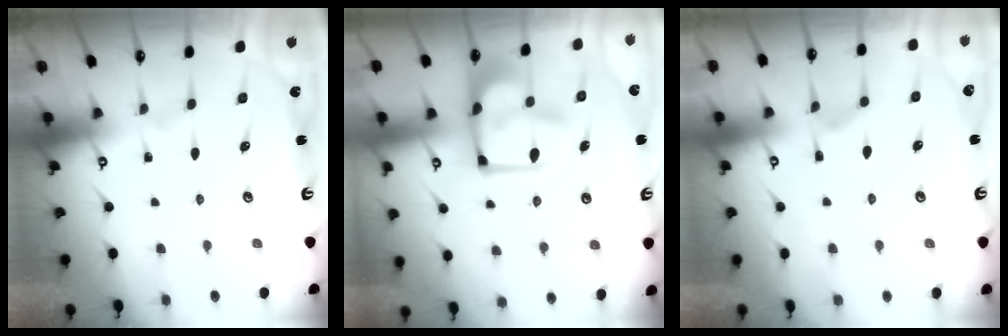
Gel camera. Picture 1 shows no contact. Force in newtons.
{"total": 7.3, "press": 7.2, "slide": 1.1}
{"total": 1.4, "press": 0.2, "slide": 1.4}